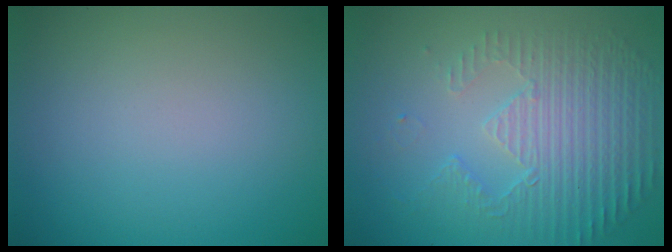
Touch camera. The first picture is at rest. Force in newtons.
{"total": 5.4, "press": 3.6, "slide": 4.0}